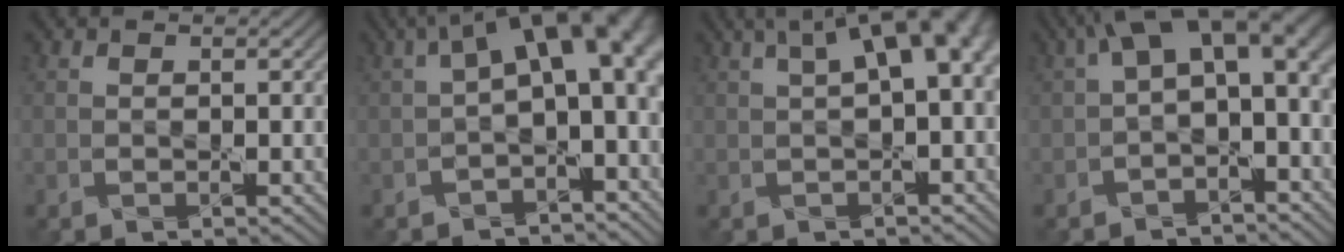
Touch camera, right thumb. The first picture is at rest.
{"total": 12.6, "force": [1.3, 6.3, 10.8], "torque": [-0.162, 0.000, 0.029]}
{"total": 7.8, "force": [1.9, 2.5, 7.1], "torque": [-0.102, 0.022, 0.031]}
{"total": 10.4, "force": [1.1, 5.5, 8.8], "torque": [-0.144, -0.001, 0.021]}